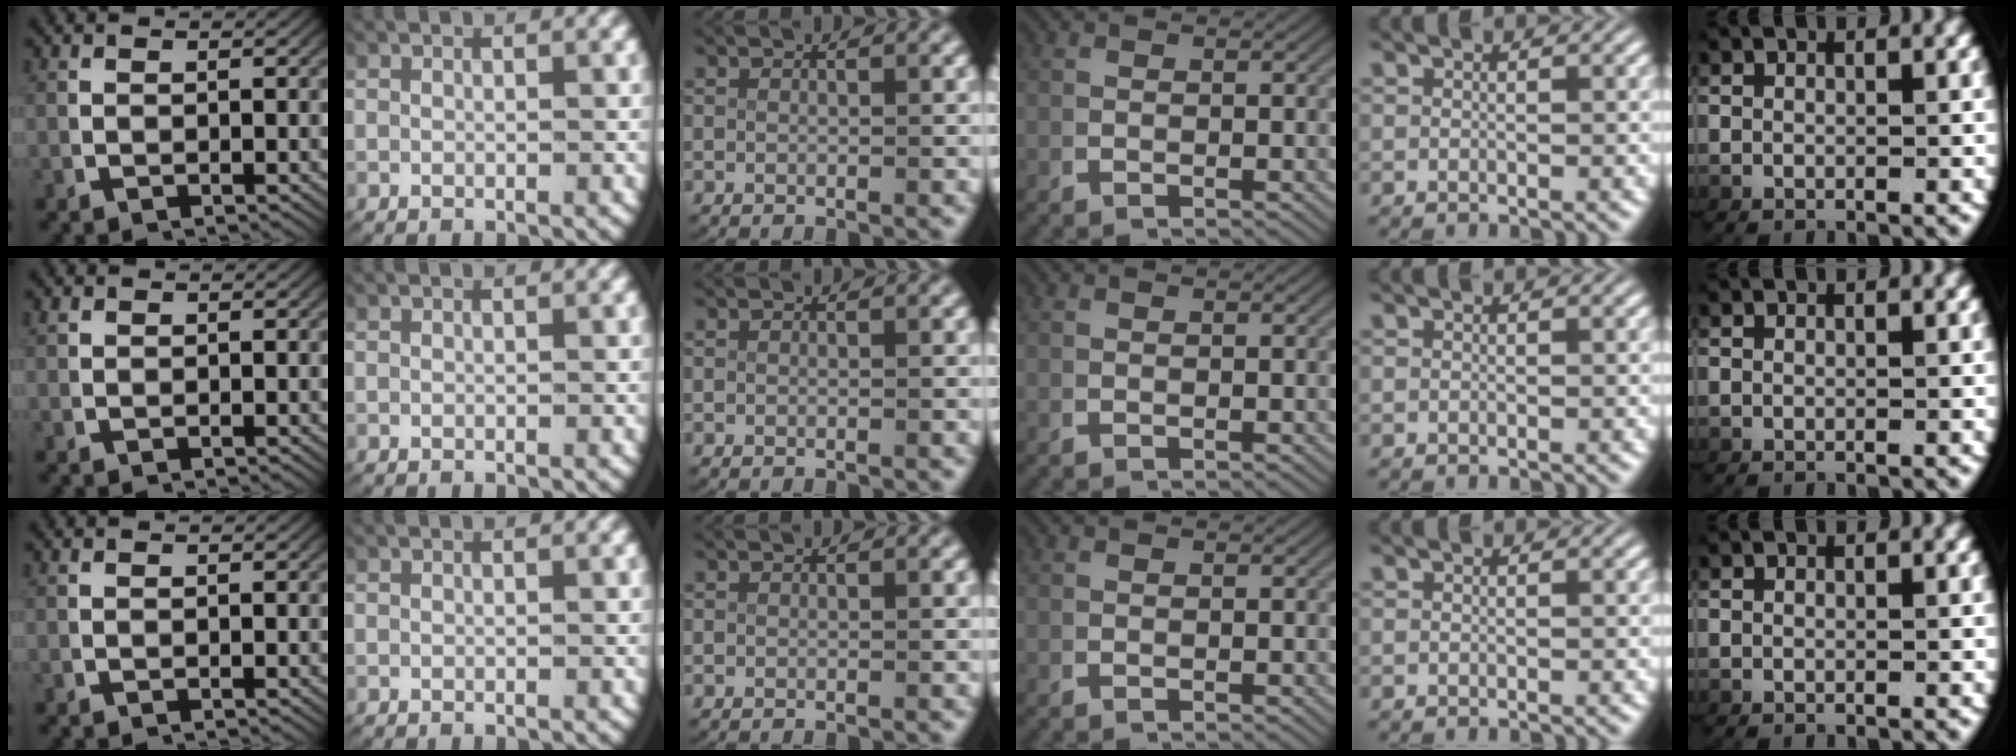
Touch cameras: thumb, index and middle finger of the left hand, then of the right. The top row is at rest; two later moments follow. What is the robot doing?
{"motion": "lift_and_place", "object": "paper towel"}